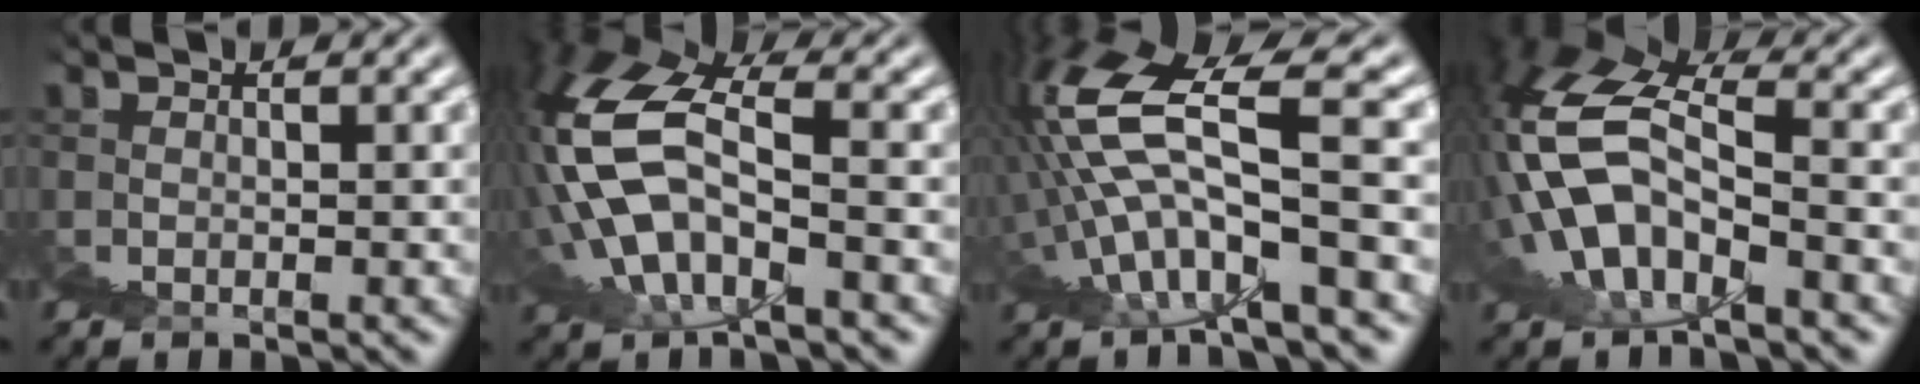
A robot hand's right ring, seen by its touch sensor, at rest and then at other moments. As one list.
[{"total": 10.0, "force": [3.1, 6.7, 6.8], "torque": [-0.144, 0.012, 0.038]}, {"total": 7.6, "force": [3.3, 1.5, 6.6], "torque": [-0.134, 0.023, 0.055]}, {"total": 13.1, "force": [3.7, 9.6, 8.1], "torque": [-0.163, 0.021, 0.037]}]